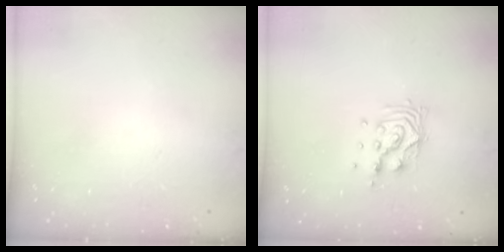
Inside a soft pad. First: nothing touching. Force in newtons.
{"total": 9.7, "press": 9.6, "slide": 0.8}